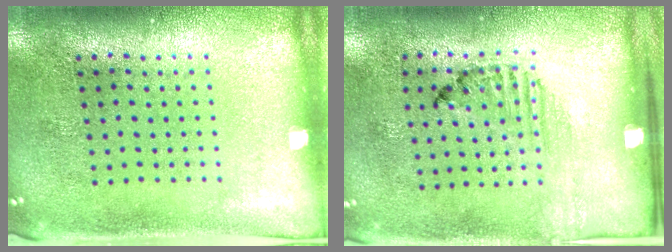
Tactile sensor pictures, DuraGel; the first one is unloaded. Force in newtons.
{"total": 1.5, "press": 1.2, "slide": 1.0}